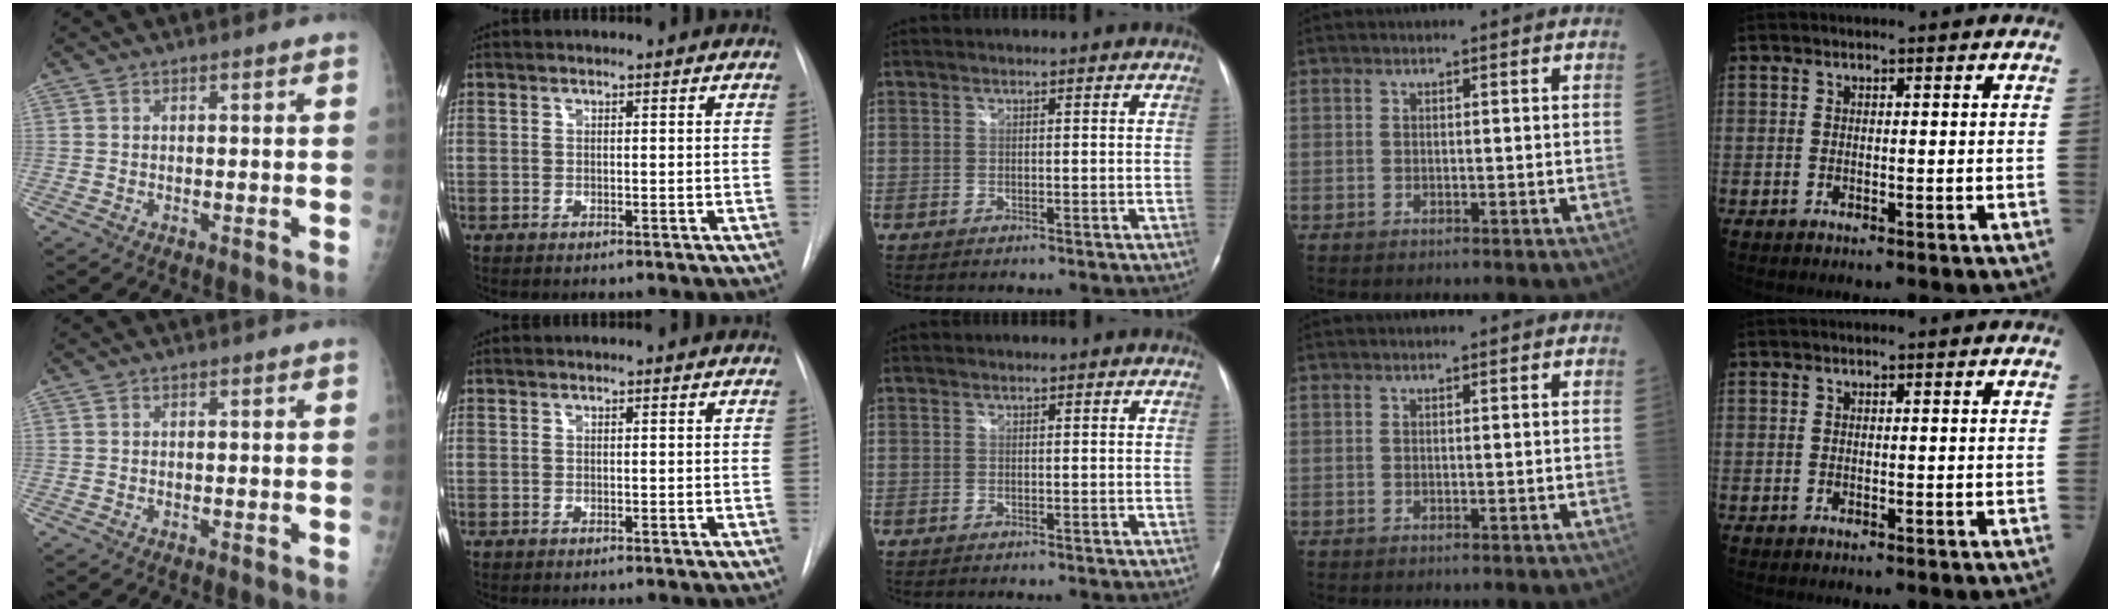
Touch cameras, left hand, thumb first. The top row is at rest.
{}